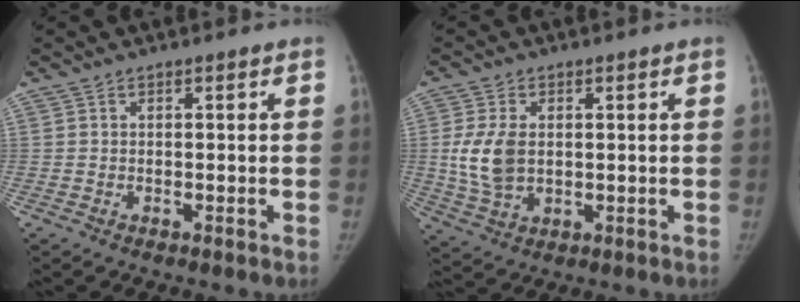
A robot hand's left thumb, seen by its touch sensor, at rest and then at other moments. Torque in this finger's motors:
{"motor_torque": [-0.10, 0.17, 0.66, -0.71, 0.29]}